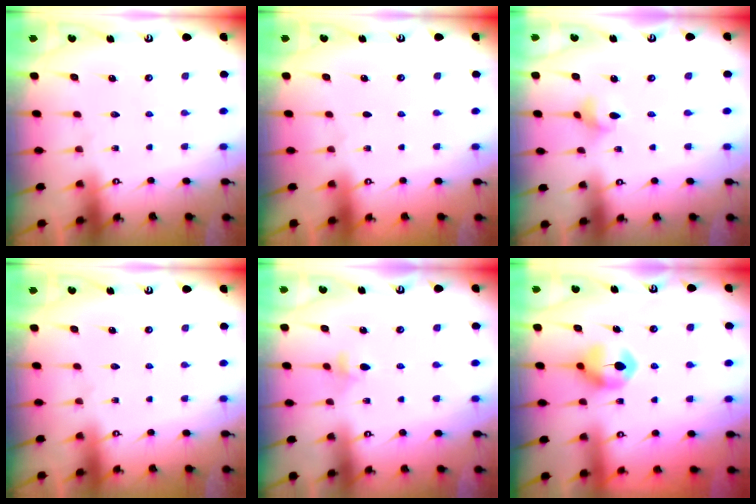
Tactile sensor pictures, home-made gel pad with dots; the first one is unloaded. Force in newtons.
{"total": 0.0}
{"total": 2.9, "press": 2.9, "slide": 0.5}
{"total": 0.0}
{"total": 4.0, "press": 3.9, "slide": 0.6}
{"total": 8.4, "press": 8.3, "slide": 0.4}